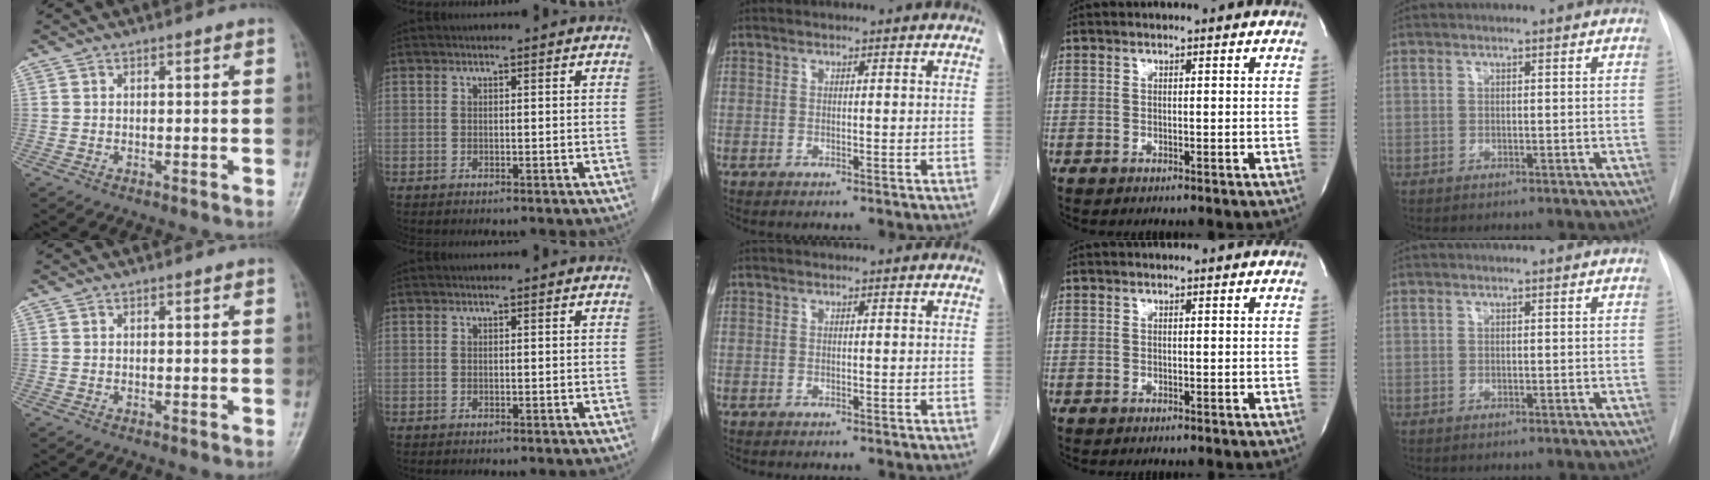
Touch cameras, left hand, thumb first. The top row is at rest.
{}